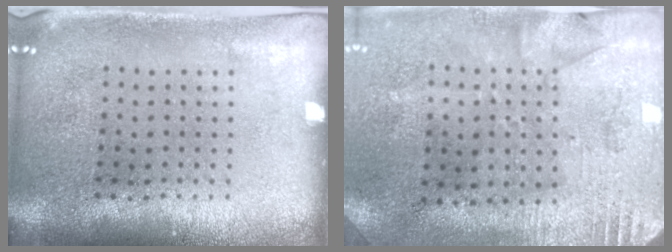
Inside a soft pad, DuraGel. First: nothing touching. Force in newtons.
{"total": 2.8, "press": 2.2, "slide": 1.7}